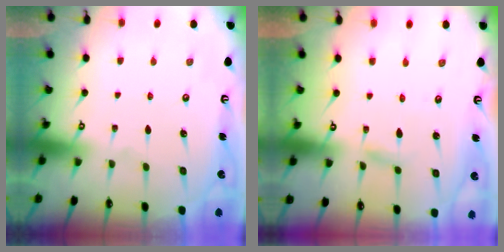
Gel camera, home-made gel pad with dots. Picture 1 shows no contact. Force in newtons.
{"total": 2.3, "press": 2.3, "slide": 0.2}